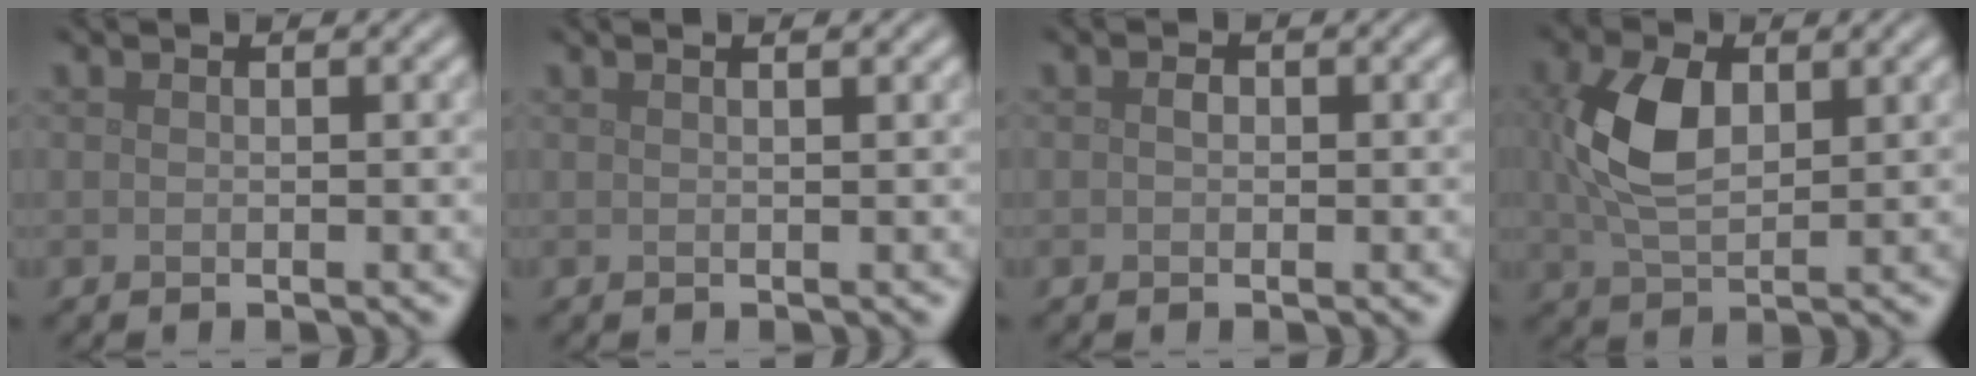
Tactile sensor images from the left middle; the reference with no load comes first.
{"total": 1.8, "force": [1.0, 0.7, 1.2], "torque": [-0.005, -0.002, -0.002]}
{"total": 0.7, "force": [0.0, 0.5, 0.5], "torque": [-0.009, -0.001, -0.002]}
{"total": 5.9, "force": [1.3, 3.6, 4.5], "torque": [-0.109, 0.000, 0.028]}